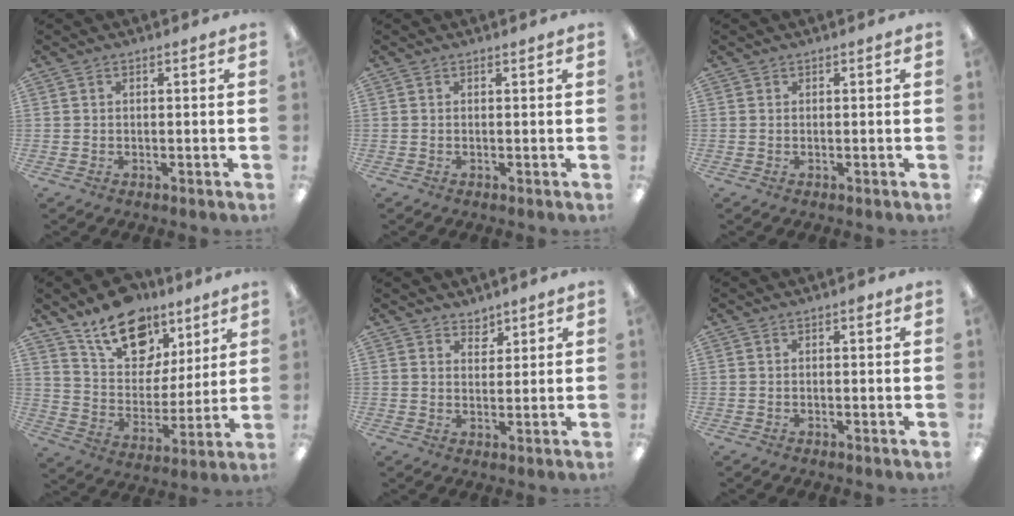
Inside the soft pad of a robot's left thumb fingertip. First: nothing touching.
{"total": 0.6, "force": [0.1, 0.0, 0.6], "torque": [-0.009, -0.003, 0.002]}
{"total": 0.0}
{"total": 17.3, "force": [11.8, 10.2, 7.5], "torque": [-0.121, -0.068, 0.212]}
{"total": 3.0, "force": [2.7, 1.3, 0.1], "torque": [0.010, -0.021, 0.050]}
{"total": 1.3, "force": [0.2, 0.4, 1.2], "torque": [-0.025, 0.005, 0.001]}